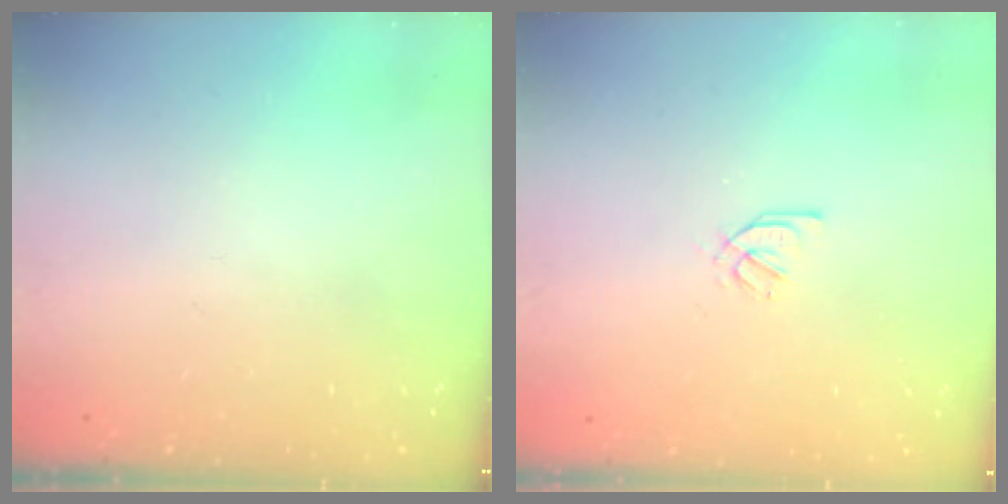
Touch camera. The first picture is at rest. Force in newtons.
{"total": 1.8, "press": 1.8, "slide": 0.4}